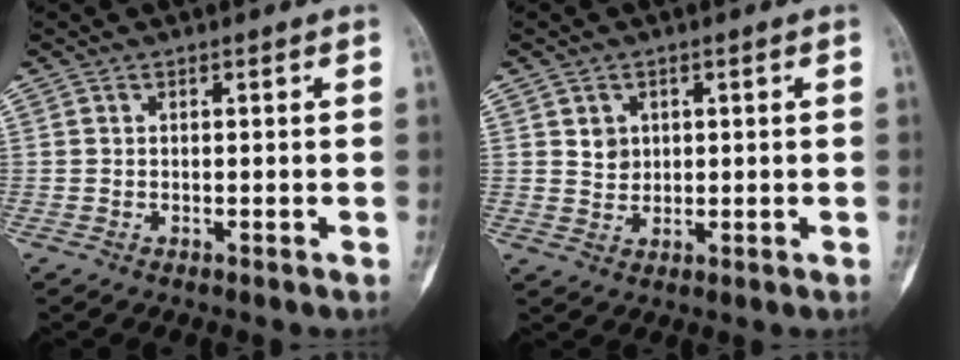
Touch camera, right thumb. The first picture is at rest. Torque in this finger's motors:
{"motor_torque": [-0.24, -0.14, -0.04, -0.19, -0.09]}